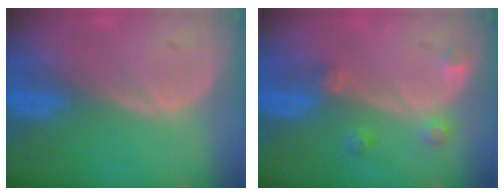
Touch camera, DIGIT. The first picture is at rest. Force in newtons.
{"total": 2.7, "press": 2.6, "slide": 0.4}